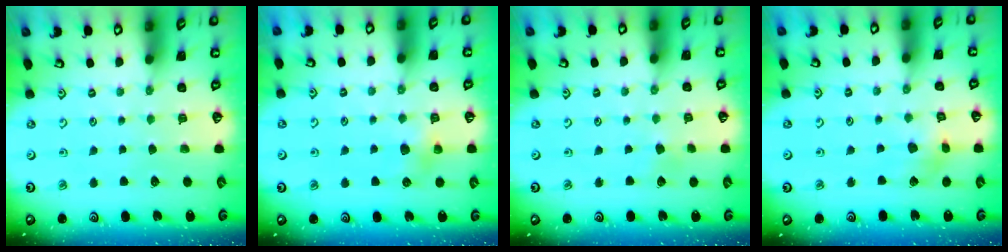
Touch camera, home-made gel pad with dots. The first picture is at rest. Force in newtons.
{"total": 5.4, "press": 5.3, "slide": 0.5}
{"total": 2.8, "press": 2.8, "slide": 0.3}
{"total": 5.4, "press": 5.3, "slide": 0.7}